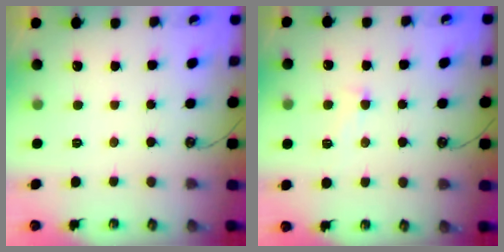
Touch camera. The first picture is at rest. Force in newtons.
{"total": 1.3, "press": 0.3, "slide": 1.3}